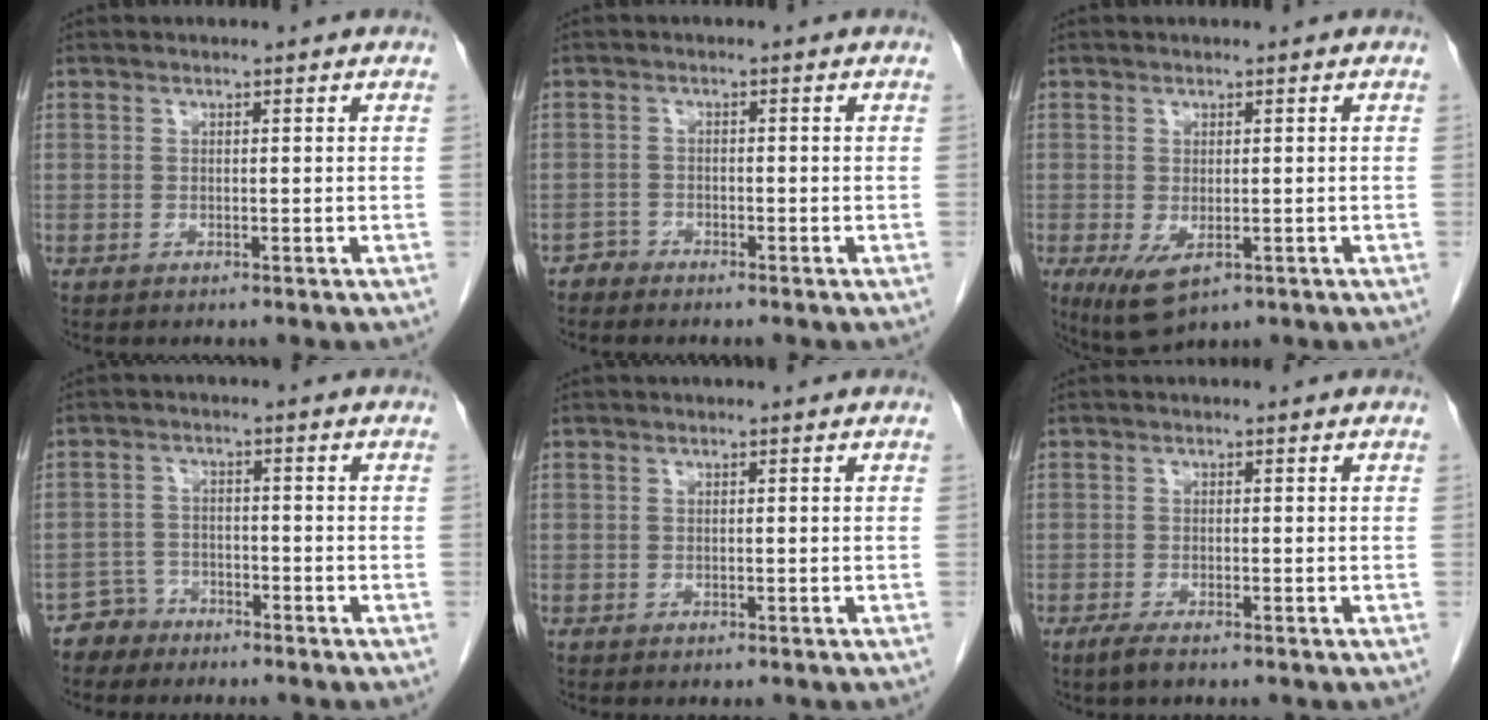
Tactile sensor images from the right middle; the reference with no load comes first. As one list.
[{"total": 1.3, "force": [-1.2, 0.4, -0.4], "torque": [0.012, 0.000, -0.026]}, {"total": 5.3, "force": [-2.0, 2.5, 4.2], "torque": [-0.075, -0.018, -0.018]}, {"total": 3.5, "force": [-2.8, 2.0, -0.6], "torque": [0.009, 0.007, -0.053]}, {"total": 0.0}, {"total": 2.0, "force": [-1.4, 0.3, 1.3], "torque": [-0.035, -0.006, -0.028]}]